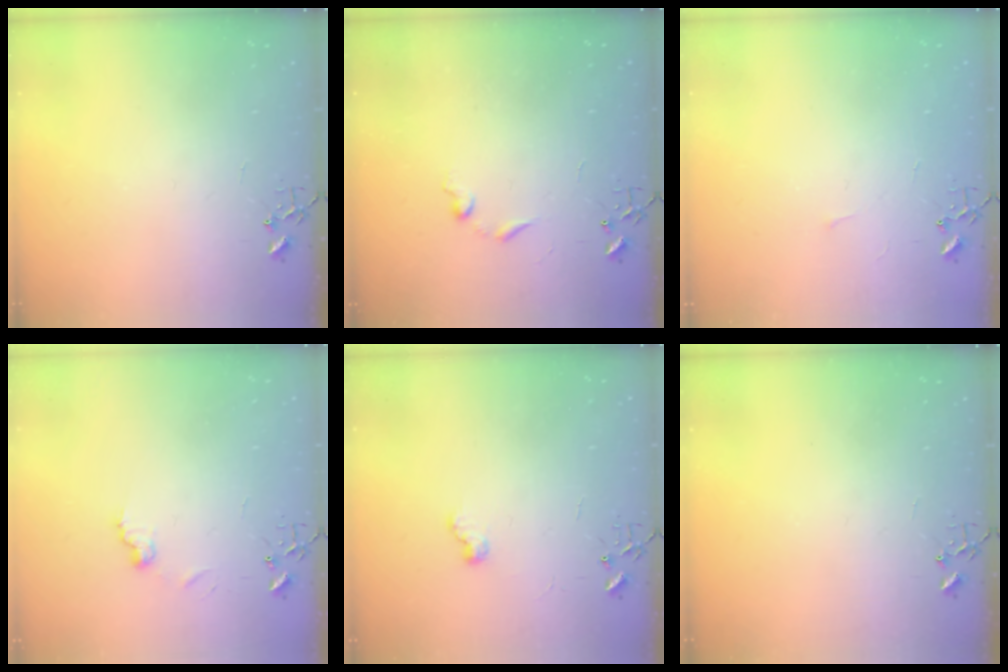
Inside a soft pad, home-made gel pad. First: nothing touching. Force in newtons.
{"total": 4.8, "press": 4.8, "slide": 0.7}
{"total": 2.7, "press": 2.6, "slide": 0.4}
{"total": 6.6, "press": 6.6, "slide": 0.1}
{"total": 6.5, "press": 6.5, "slide": 0.7}
{"total": 0.0}